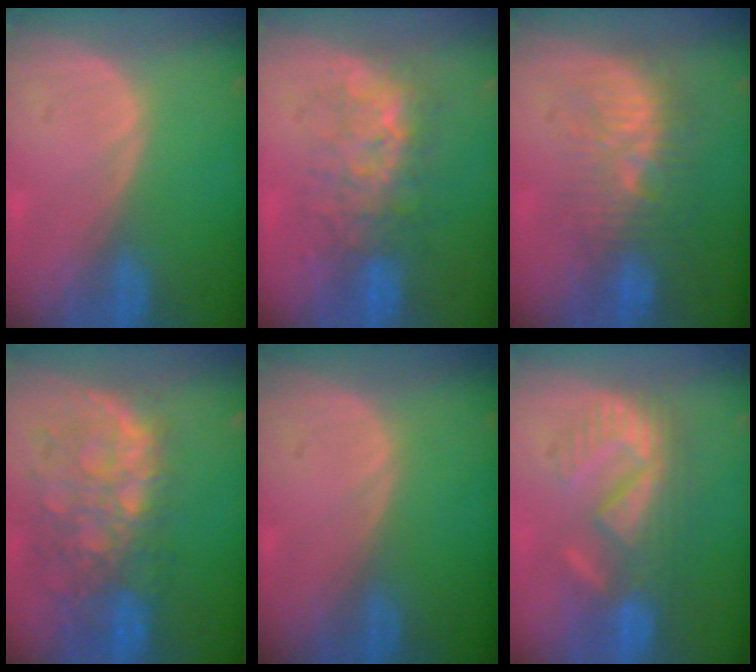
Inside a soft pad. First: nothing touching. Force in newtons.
{"total": 7.9, "press": 7.6, "slide": 2.3}
{"total": 9.2, "press": 8.8, "slide": 2.5}
{"total": 11.1, "press": 9.6, "slide": 5.6}
{"total": 0.0}
{"total": 8.8, "press": 8.7, "slide": 1.7}